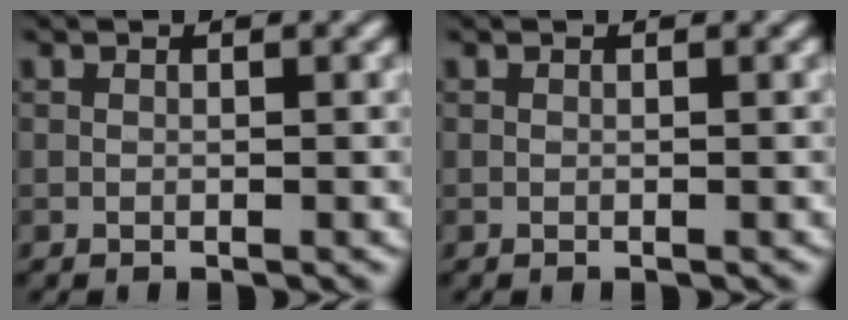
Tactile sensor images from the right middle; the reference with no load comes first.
{"total": 0.0}